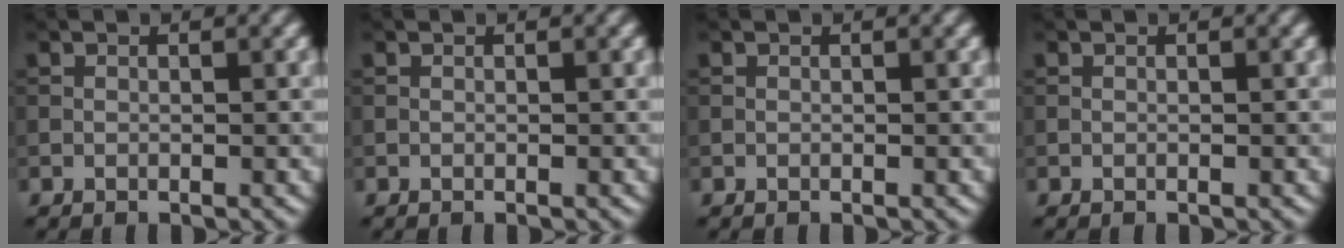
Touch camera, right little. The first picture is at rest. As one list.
[{"total": 0.0}, {"total": 0.0}, {"total": 0.0}]